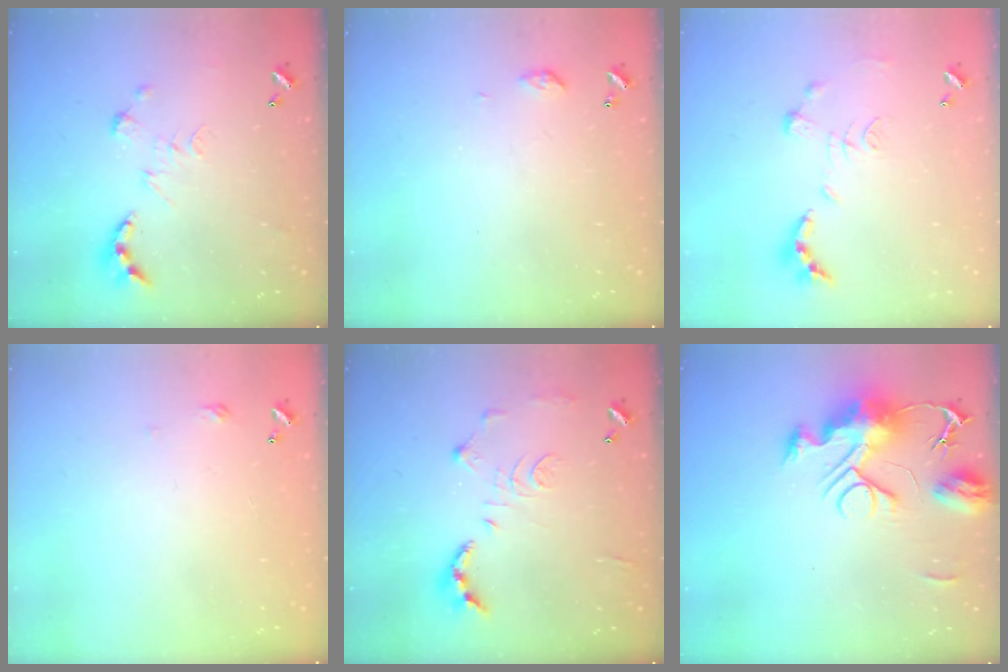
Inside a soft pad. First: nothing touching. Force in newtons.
{"total": 4.6, "press": 4.5, "slide": 0.6}
{"total": 1.1, "press": 1.0, "slide": 0.4}
{"total": 2.7, "press": 2.6, "slide": 0.4}
{"total": 10.7, "press": 10.6, "slide": 0.5}
{"total": 12.6, "press": 12.6, "slide": 1.2}